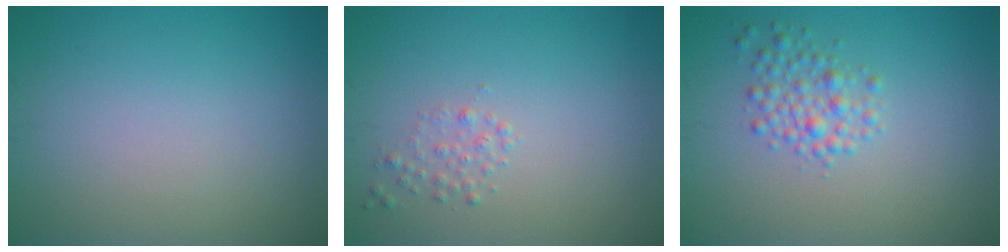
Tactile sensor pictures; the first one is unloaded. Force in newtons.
{"total": 1.1, "press": 1.1, "slide": 0.0}
{"total": 2.4, "press": 2.4, "slide": 0.1}